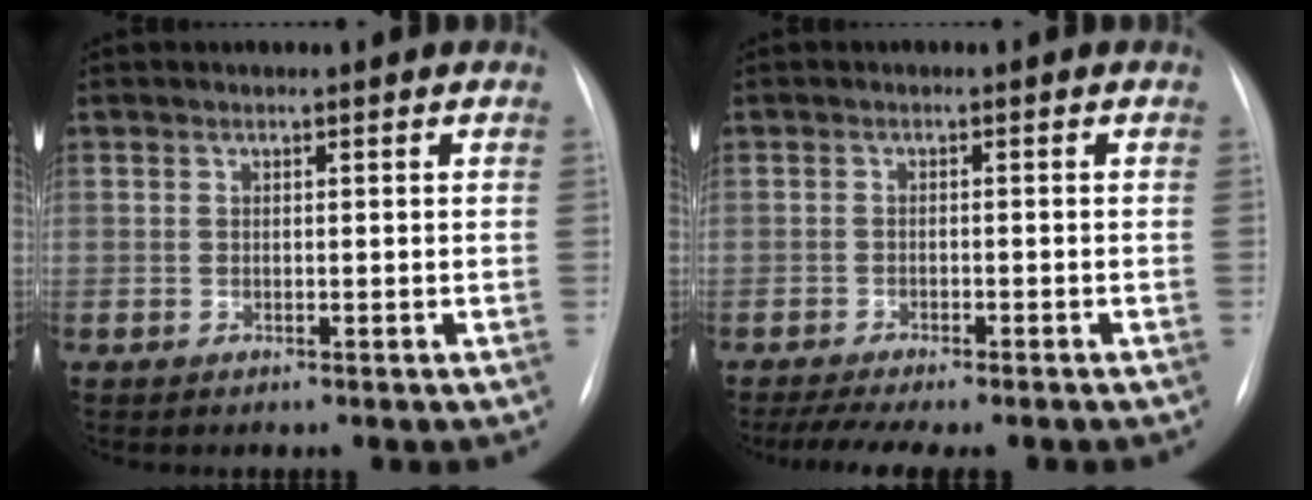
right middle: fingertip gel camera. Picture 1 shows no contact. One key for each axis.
{"total": 8.7, "fx": -7.2, "fy": 1.3, "fz": 4.6, "tx": -0.068, "ty": -0.004, "tz": -0.105}